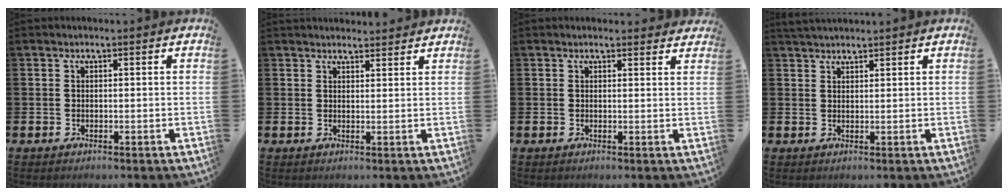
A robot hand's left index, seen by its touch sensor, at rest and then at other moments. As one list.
[{"total": 2.3, "force": [2.3, 0.5, -0.1], "torque": [0.006, -0.013, 0.039]}, {"total": 1.1, "force": [1.1, 0.3, 0.2], "torque": [0.007, -0.002, 0.017]}, {"total": 2.1, "force": [2.0, 0.4, 0.3], "torque": [0.003, -0.006, 0.036]}]